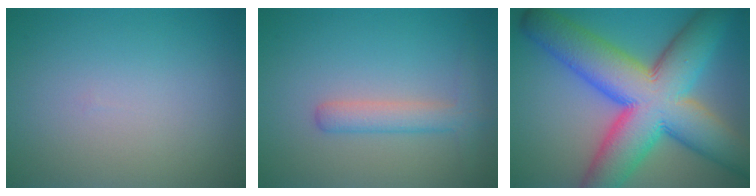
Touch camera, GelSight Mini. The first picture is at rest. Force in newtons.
{"total": 2.7, "press": 2.7, "slide": 0.1}
{"total": 15.5, "press": 15.5, "slide": 0.6}